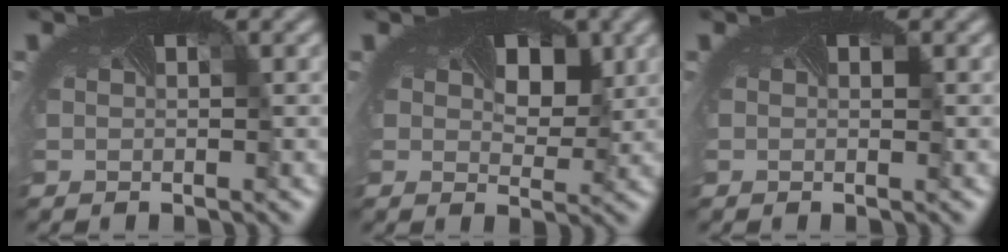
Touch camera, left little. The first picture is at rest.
{"total": 3.0, "force": [0.9, 2.2, 1.8], "torque": [-0.033, -0.003, 0.011]}
{"total": 0.0}